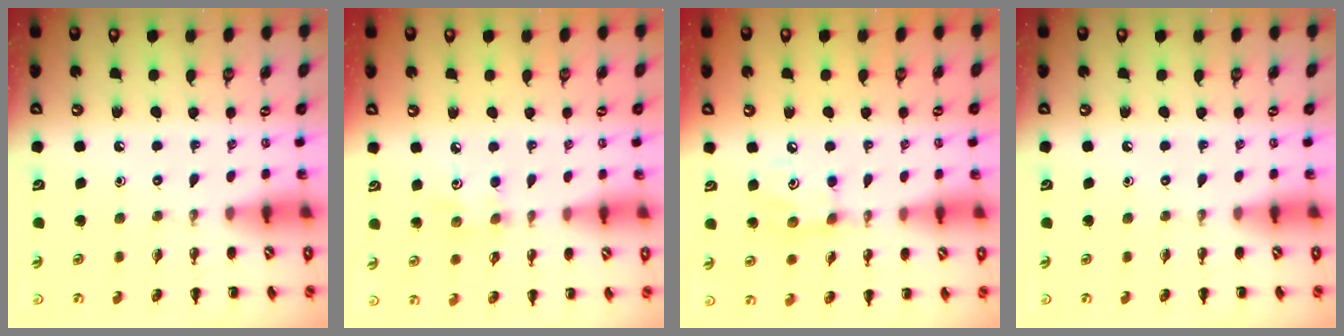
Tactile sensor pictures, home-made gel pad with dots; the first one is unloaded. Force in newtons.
{"total": 3.9, "press": 3.8, "slide": 1.0}
{"total": 4.6, "press": 4.6, "slide": 0.6}
{"total": 0.0}